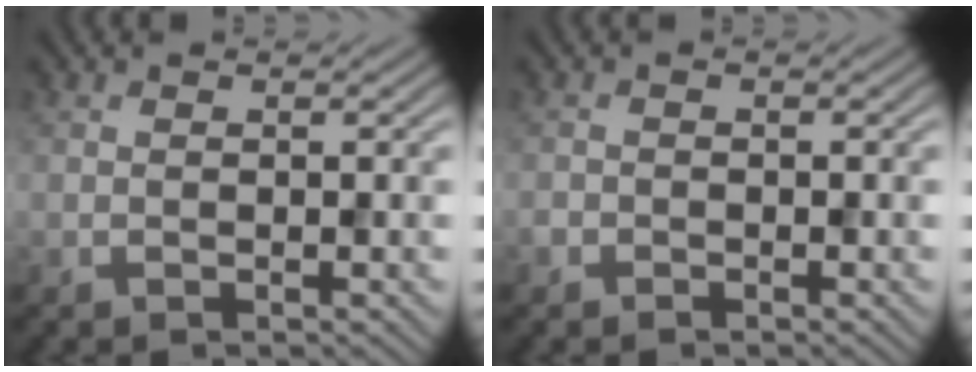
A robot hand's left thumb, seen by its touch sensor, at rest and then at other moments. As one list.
[{"total": 0.9, "force": [-0.7, 0.6, 0.1], "torque": [-0.001, -0.002, -0.017]}]